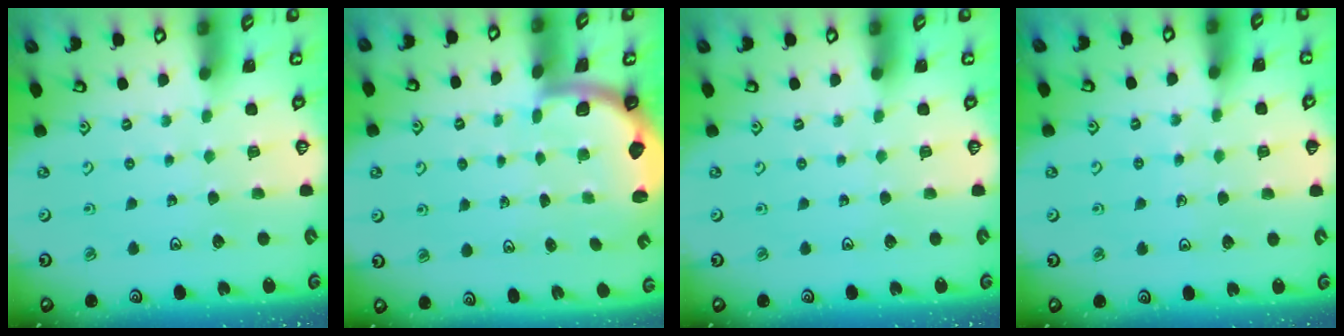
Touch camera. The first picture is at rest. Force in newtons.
{"total": 2.0, "press": 1.9, "slide": 0.5}
{"total": 0.0}
{"total": 4.0, "press": 3.9, "slide": 0.5}